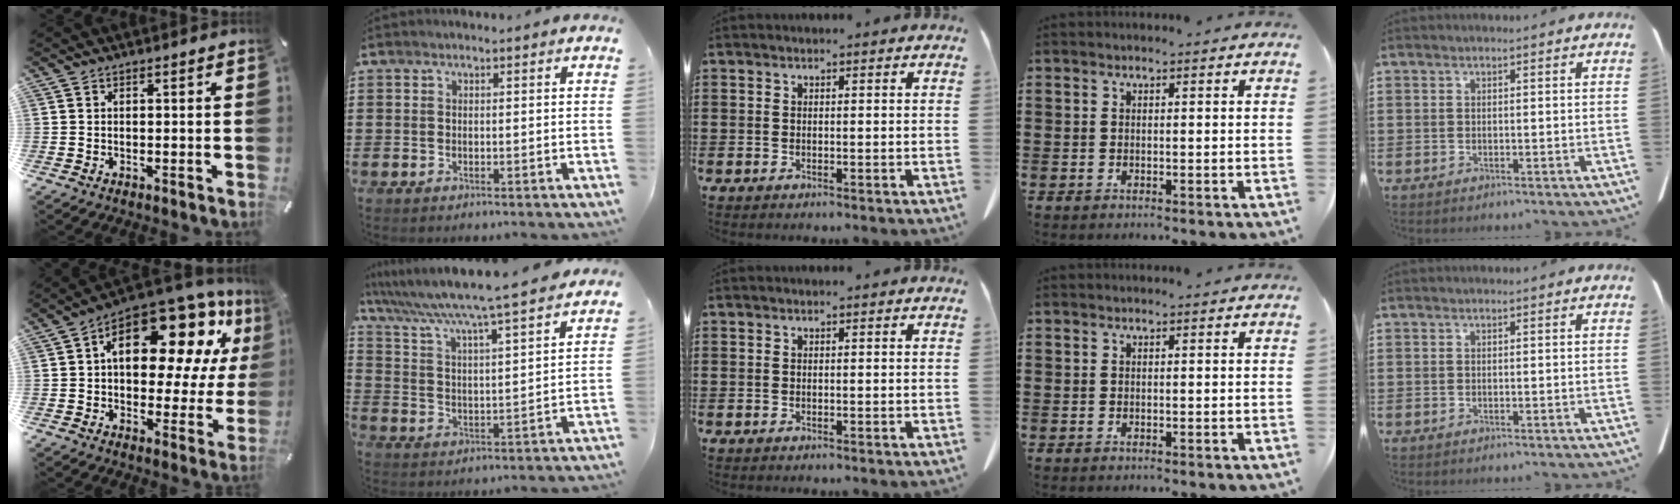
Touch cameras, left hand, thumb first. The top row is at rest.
{"thumb": {"total": 19.7, "force": [9.3, 10.4, 14.0], "torque": [-0.201, -0.068, 0.153]}, "index": {"total": 6.0, "force": [5.4, -1.0, 2.5], "torque": [-0.074, -0.050, 0.082]}}